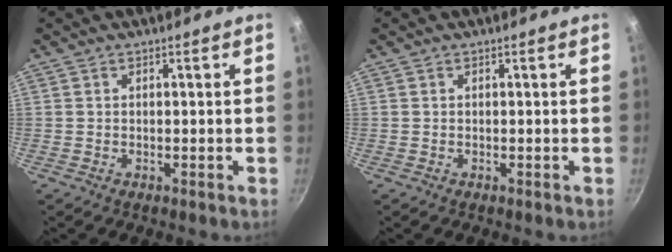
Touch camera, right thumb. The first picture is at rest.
{"total": 0.0}